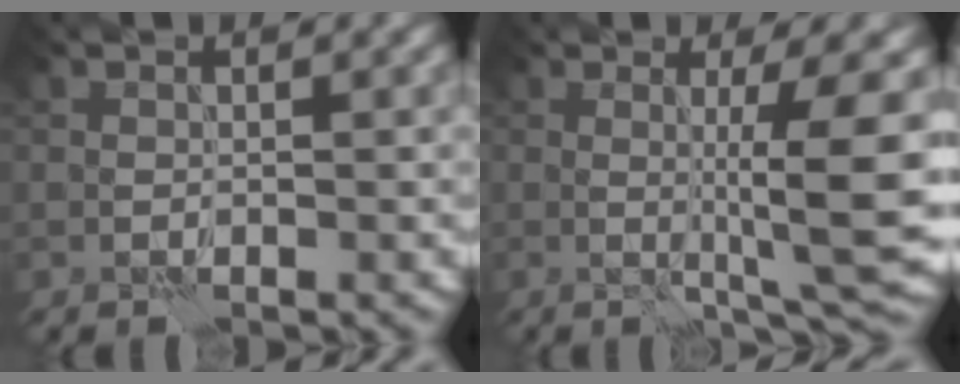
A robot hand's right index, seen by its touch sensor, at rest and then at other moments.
{"total": 7.4, "force": [0.0, 0.8, 7.3], "torque": [-0.103, -0.004, 0.001]}